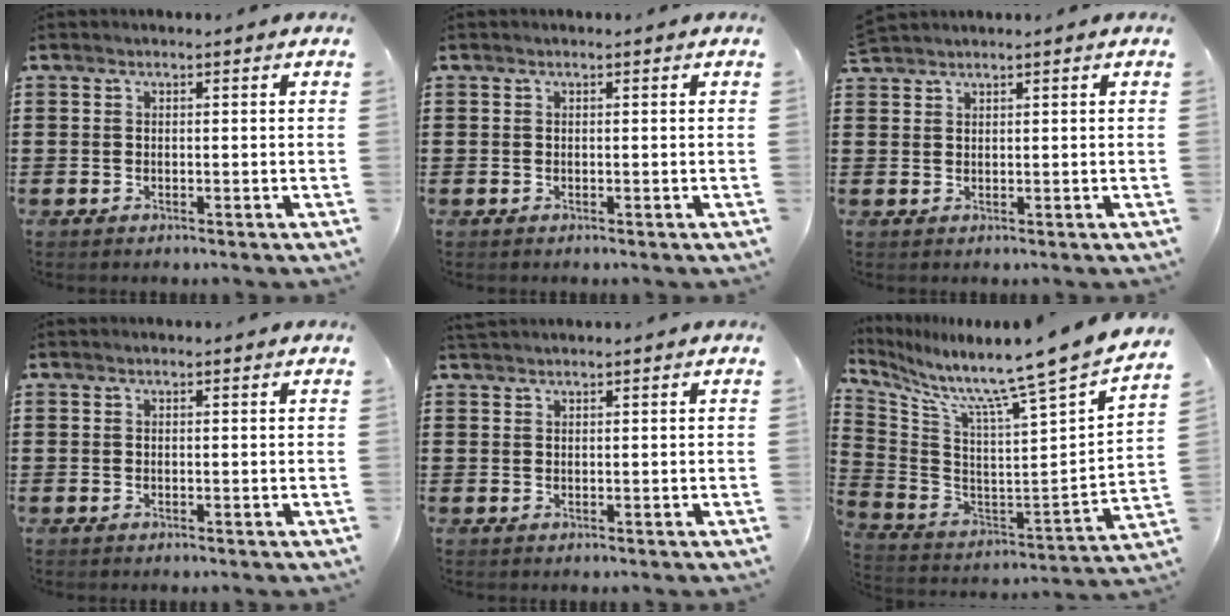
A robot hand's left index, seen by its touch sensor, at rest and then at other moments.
{"total": 0.0}
{"total": 1.5, "force": [1.5, 0.1, -0.2], "torque": [-0.001, 0.001, 0.030]}
{"total": 0.0}
{"total": 1.0, "force": [0.9, 0.1, 0.0], "torque": [-0.004, -0.001, 0.019]}
{"total": 8.2, "force": [7.1, -1.9, 3.6], "torque": [-0.084, -0.089, 0.098]}